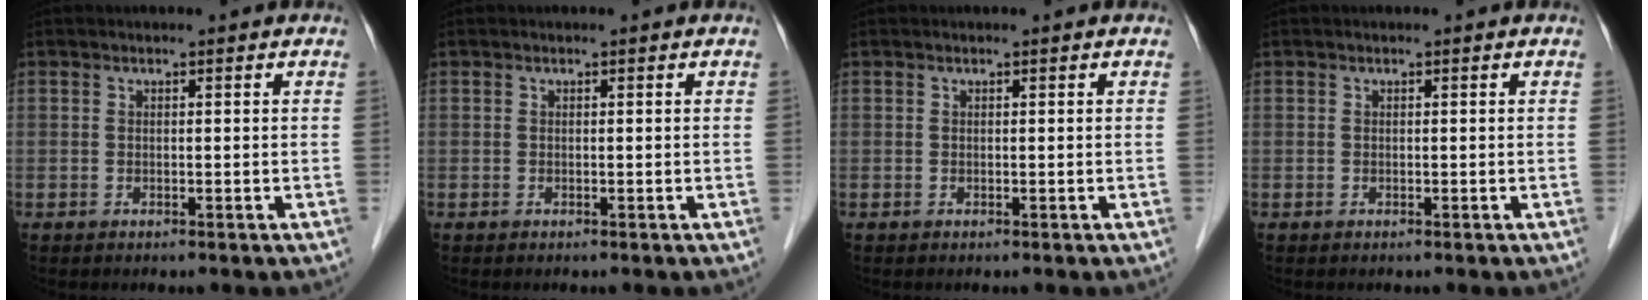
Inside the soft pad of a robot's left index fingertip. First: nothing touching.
{"total": 0.0}
{"total": 0.0}
{"total": 0.0}